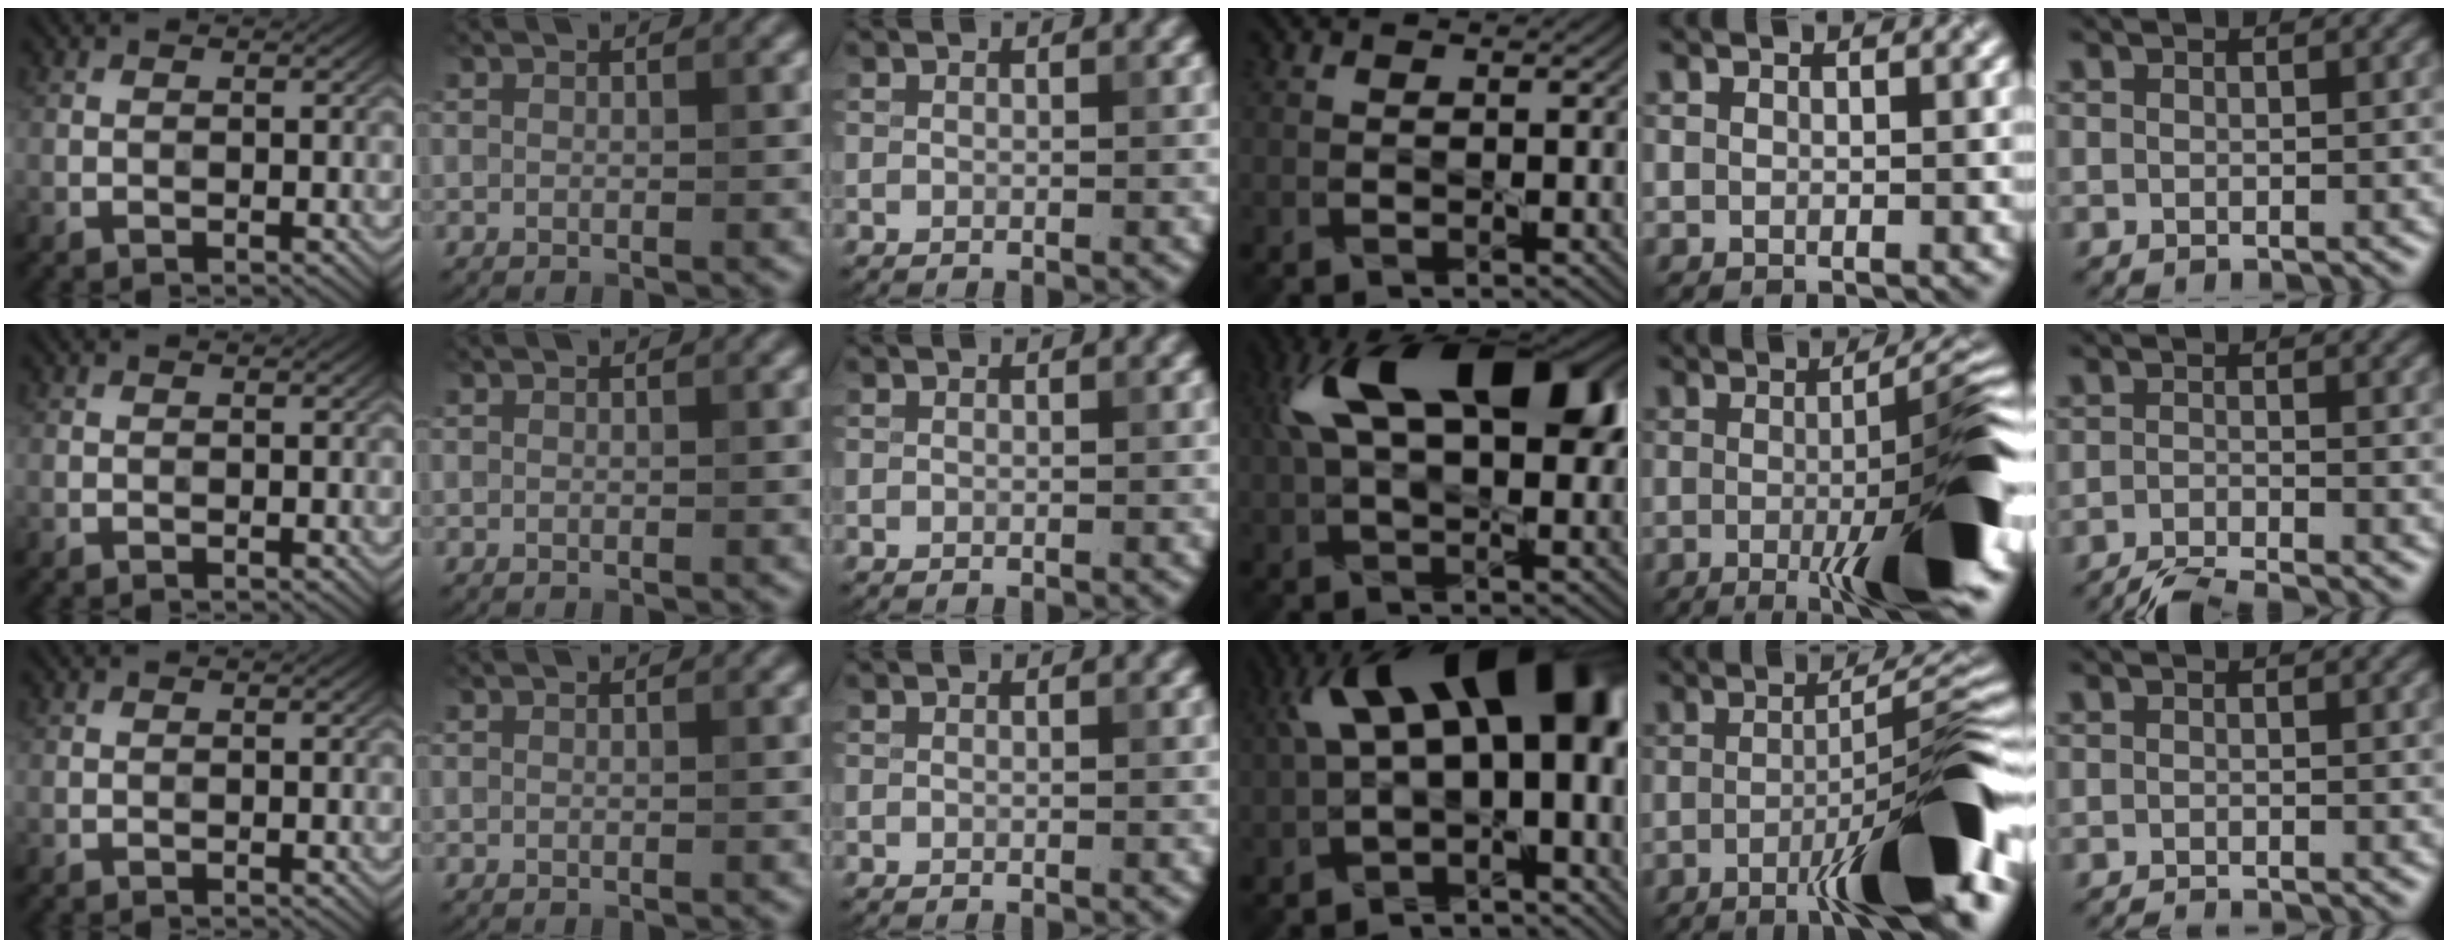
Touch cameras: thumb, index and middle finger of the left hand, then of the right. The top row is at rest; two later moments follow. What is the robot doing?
{"motion": "squeeze", "object": "paper clamp"}